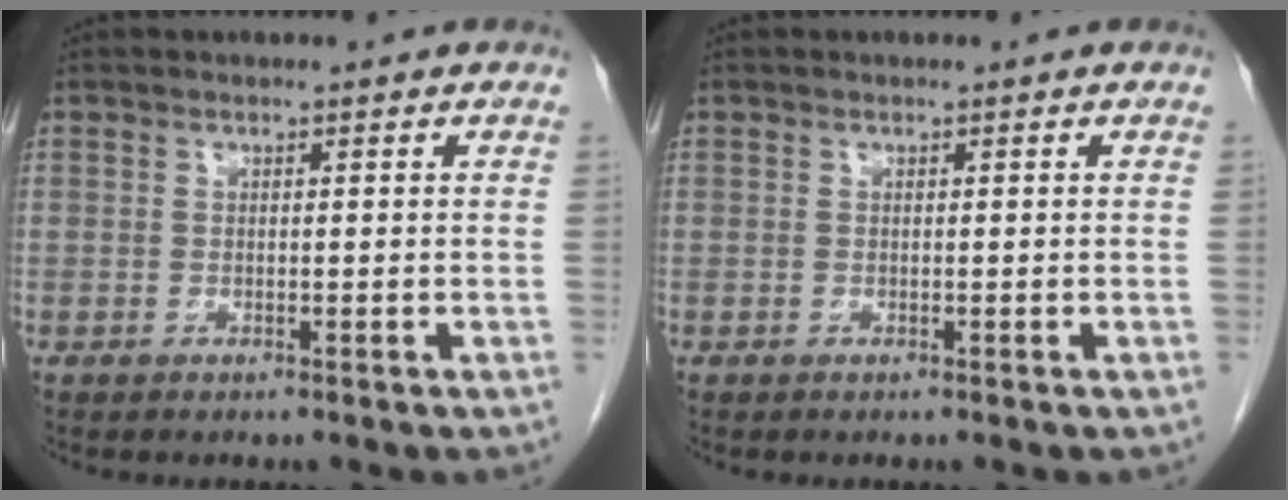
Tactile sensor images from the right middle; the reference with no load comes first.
{"total": 0.0}